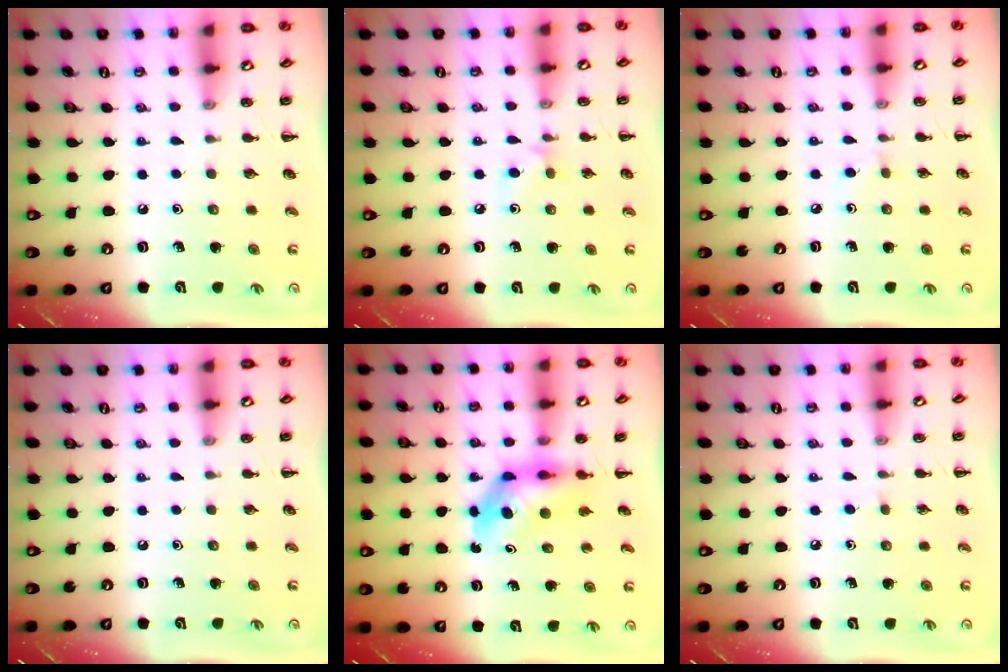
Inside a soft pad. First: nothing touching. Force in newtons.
{"total": 5.3, "press": 5.0, "slide": 1.5}
{"total": 2.7, "press": 2.5, "slide": 1.2}
{"total": 0.0}
{"total": 5.5, "press": 5.4, "slide": 1.0}
{"total": 1.6, "press": 1.4, "slide": 0.8}